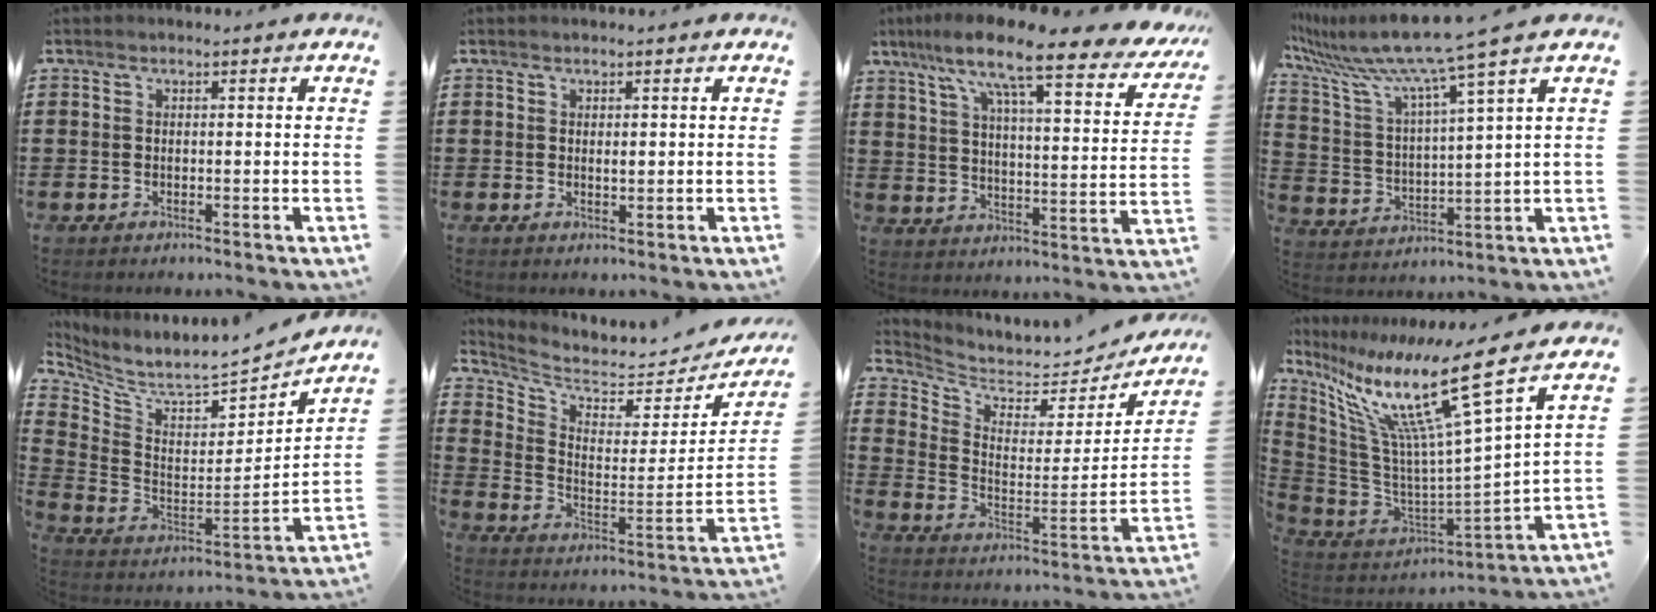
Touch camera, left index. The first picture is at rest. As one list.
[{"total": 0.9, "force": [0.3, 0.2, 0.8], "torque": [-0.016, 0.001, 0.005]}, {"total": 11.2, "force": [8.6, 0.9, 7.0], "torque": [-0.152, -0.055, 0.134]}, {"total": 9.8, "force": [7.9, -1.0, 5.7], "torque": [-0.143, -0.054, 0.125]}, {"total": 6.5, "force": [6.0, 0.7, 2.5], "torque": [-0.082, -0.059, 0.095]}, {"total": 4.4, "force": [4.2, 0.5, 1.2], "torque": [-0.051, -0.053, 0.067]}, {"total": 4.1, "force": [3.9, 1.3, 0.6], "torque": [-0.041, -0.043, 0.063]}, {"total": 15.9, "force": [9.4, 0.9, 12.8], "torque": [-0.291, -0.066, 0.139]}]